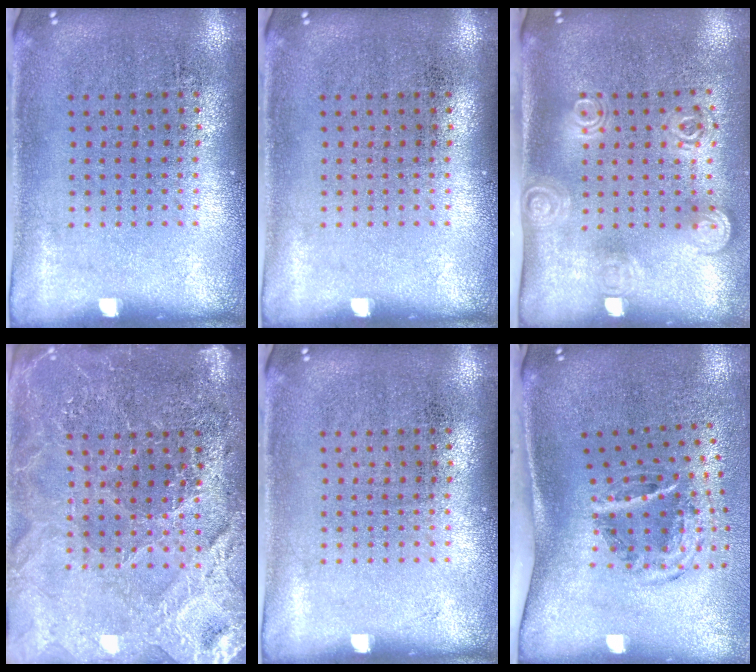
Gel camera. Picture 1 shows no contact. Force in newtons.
{"total": 0.0}
{"total": 1.8, "press": 1.3, "slide": 1.2}
{"total": 4.1, "press": 3.8, "slide": 1.4}
{"total": 0.0}
{"total": 2.0, "press": 1.2, "slide": 1.6}